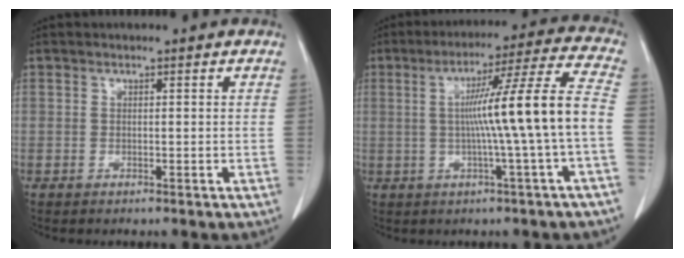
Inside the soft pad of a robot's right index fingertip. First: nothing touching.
{"total": 13.2, "force": [-1.1, -2.2, 12.9], "torque": [-0.197, 0.013, -0.016]}